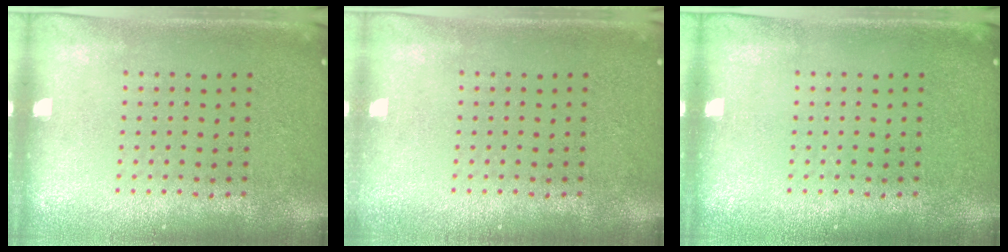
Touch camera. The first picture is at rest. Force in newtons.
{"total": 0.7, "press": 0.6, "slide": 0.3}
{"total": 0.0}